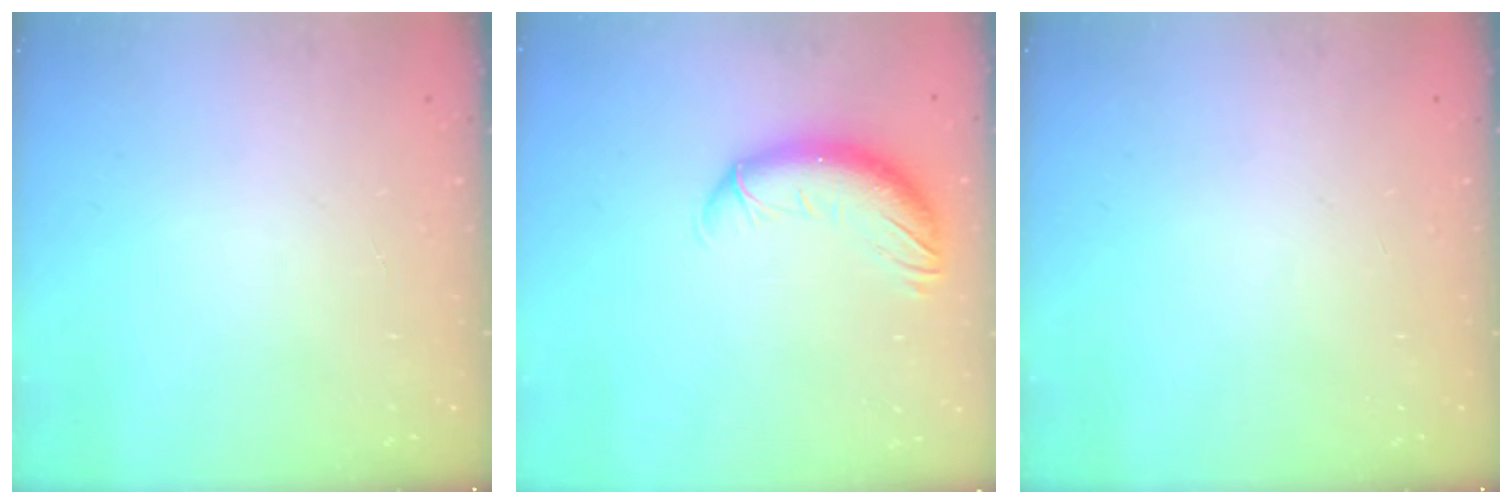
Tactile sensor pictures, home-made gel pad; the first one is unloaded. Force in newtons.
{"total": 11.8, "press": 11.4, "slide": 2.7}
{"total": 0.0}